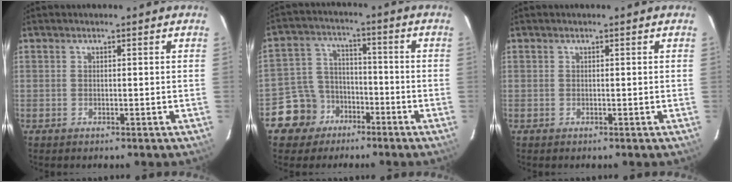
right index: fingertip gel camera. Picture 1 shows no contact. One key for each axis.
{"total": 8.8, "fx": -5.3, "fy": 6.9, "fz": 1.1, "tx": -0.048, "ty": 0.032, "tz": -0.084}
{"total": 0.0}